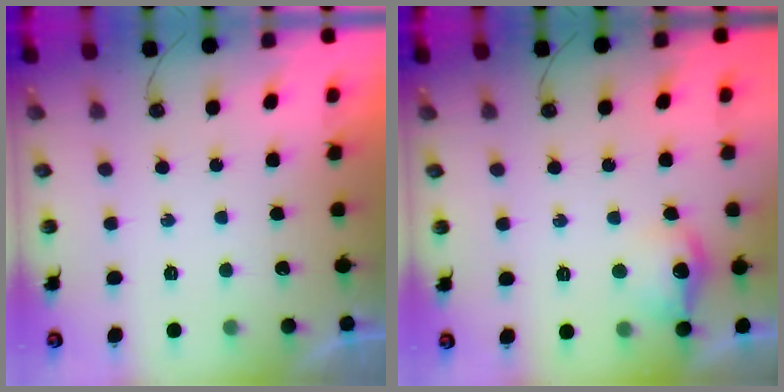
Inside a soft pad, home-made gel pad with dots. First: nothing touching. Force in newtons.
{"total": 11.4, "press": 11.4, "slide": 0.9}